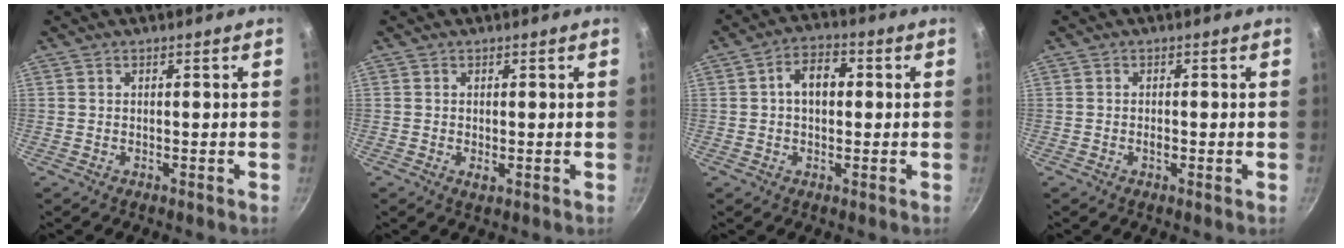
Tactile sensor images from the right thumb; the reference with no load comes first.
{"total": 1.1, "force": [0.0, 0.6, 0.9], "torque": [-0.018, -0.004, 0.000]}
{"total": 6.6, "force": [0.8, 4.3, 4.9], "torque": [-0.055, 0.016, 0.004]}
{"total": 1.1, "force": [-0.4, 0.4, 1.0], "torque": [-0.016, 0.002, -0.009]}